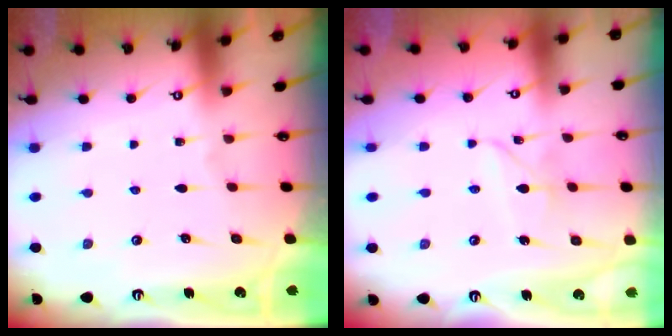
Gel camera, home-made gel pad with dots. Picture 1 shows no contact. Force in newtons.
{"total": 4.0, "press": 4.0, "slide": 0.3}